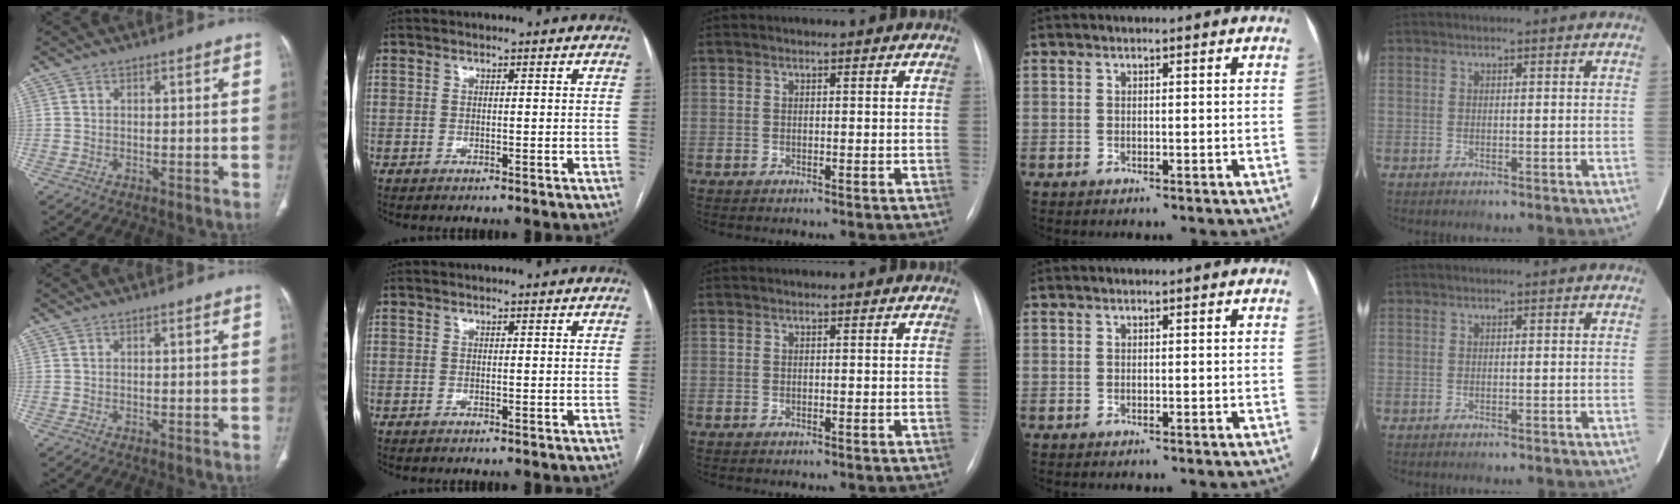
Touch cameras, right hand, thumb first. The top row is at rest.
{}